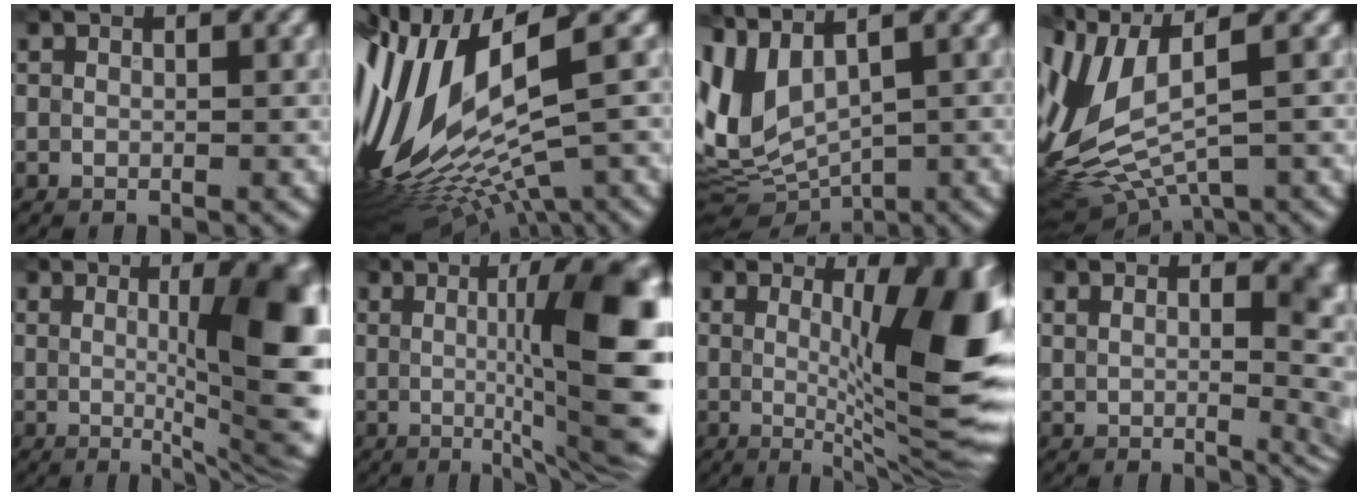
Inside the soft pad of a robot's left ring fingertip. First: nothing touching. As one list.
[{"total": 15.4, "force": [1.9, 5.7, 14.2], "torque": [-0.301, -0.010, 0.067]}, {"total": 6.7, "force": [1.4, 3.3, 5.6], "torque": [-0.132, -0.011, 0.035]}, {"total": 9.0, "force": [1.2, 4.2, 7.8], "torque": [-0.185, -0.009, 0.025]}, {"total": 12.9, "force": [1.3, 3.6, 12.4], "torque": [-0.117, 0.001, 0.020]}, {"total": 14.4, "force": [1.1, 3.8, 13.8], "torque": [-0.137, 0.007, 0.014]}, {"total": 13.3, "force": [2.1, 3.9, 12.6], "torque": [-0.133, -0.004, 0.035]}, {"total": 8.8, "force": [2.5, 4.4, 7.1], "torque": [-0.031, 0.005, 0.040]}]